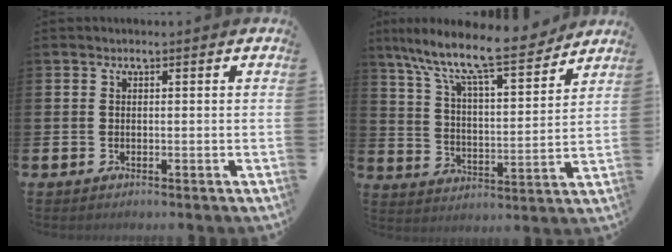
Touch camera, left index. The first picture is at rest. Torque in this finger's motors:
{"motor_torque": [0.58, -0.60, 1.05, 0.21]}